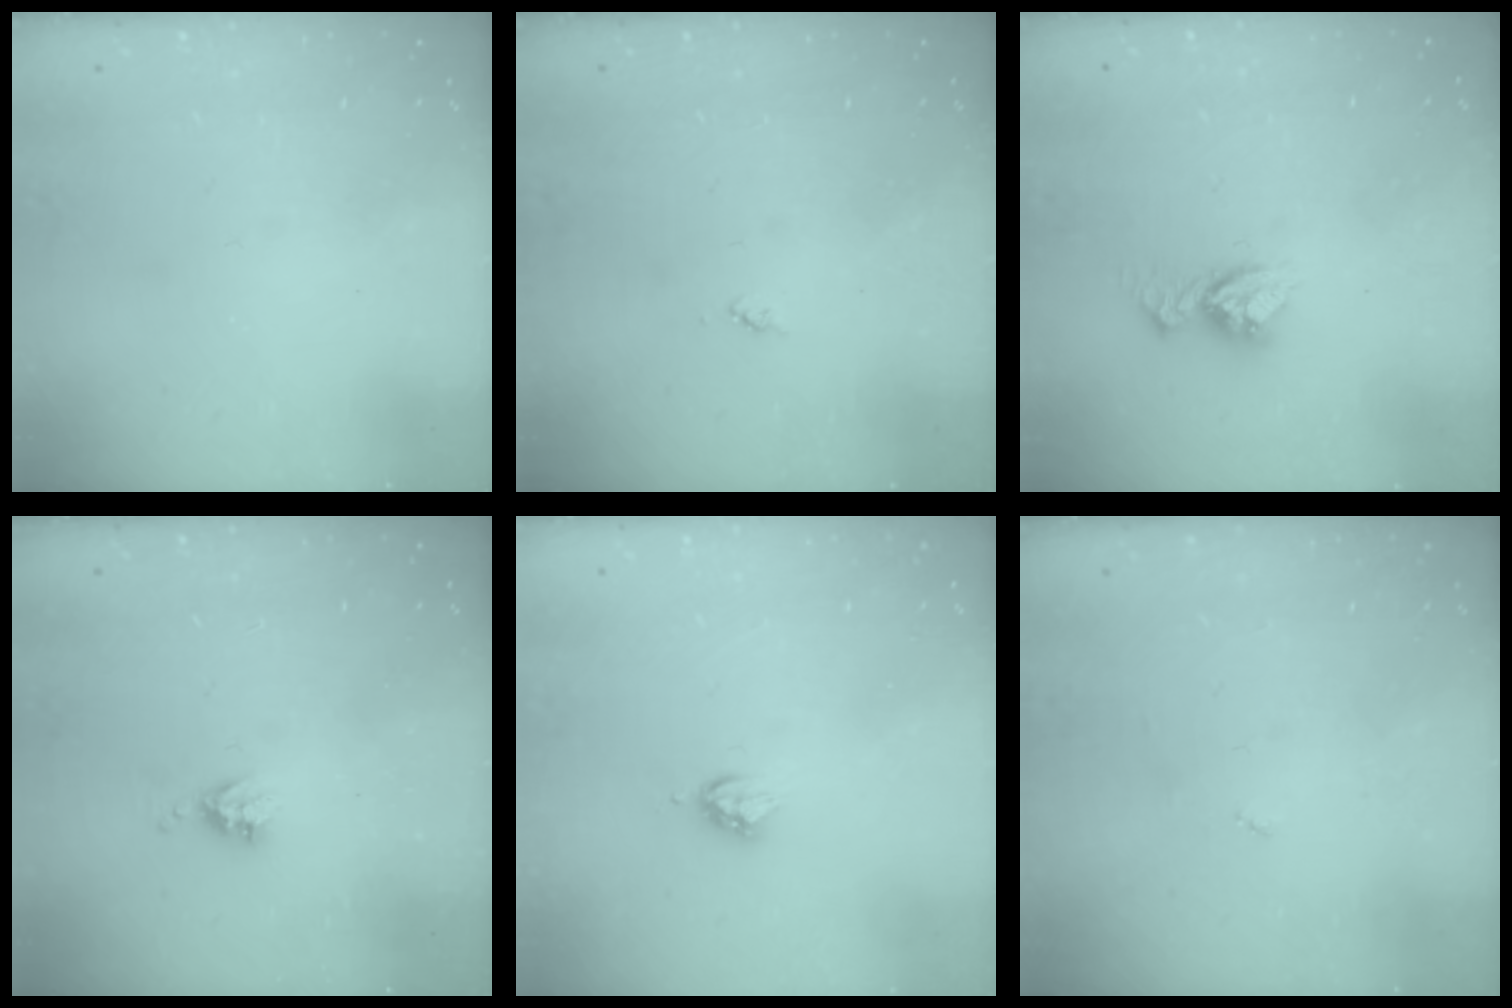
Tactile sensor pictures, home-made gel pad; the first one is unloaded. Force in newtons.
{"total": 3.4, "press": 3.4, "slide": 0.5}
{"total": 9.2, "press": 9.2, "slide": 0.8}
{"total": 4.8, "press": 4.8, "slide": 0.4}
{"total": 4.6, "press": 4.6, "slide": 0.4}
{"total": 2.7, "press": 2.7, "slide": 0.4}